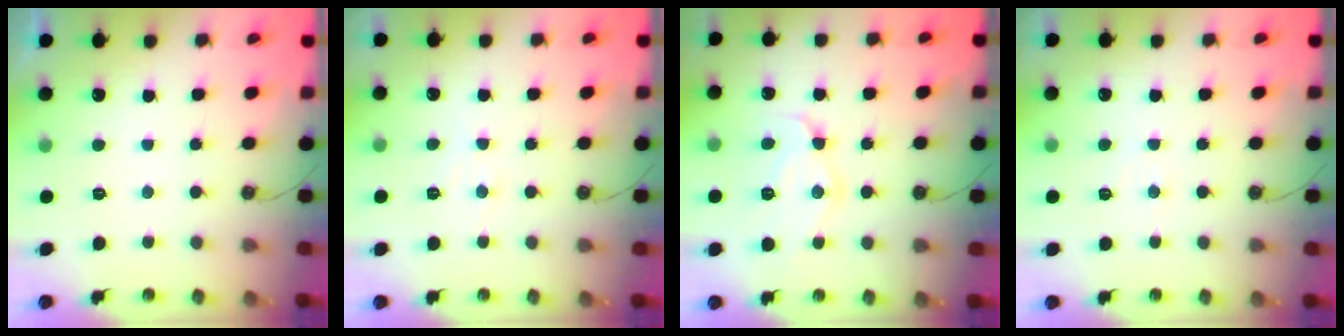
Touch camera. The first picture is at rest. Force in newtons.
{"total": 5.8, "press": 5.8, "slide": 0.6}
{"total": 13.8, "press": 13.7, "slide": 1.1}
{"total": 3.8, "press": 3.7, "slide": 0.5}